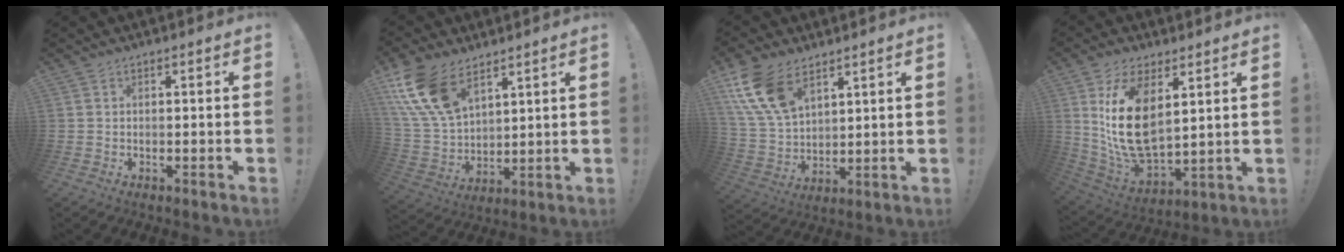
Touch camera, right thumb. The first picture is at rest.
{"total": 16.6, "force": [9.7, 9.4, 9.7], "torque": [-0.220, -0.048, 0.187]}
{"total": 14.9, "force": [8.6, 8.5, 8.6], "torque": [-0.198, -0.037, 0.166]}
{"total": 17.4, "force": [6.0, 9.3, 13.4], "torque": [-0.271, -0.040, 0.104]}